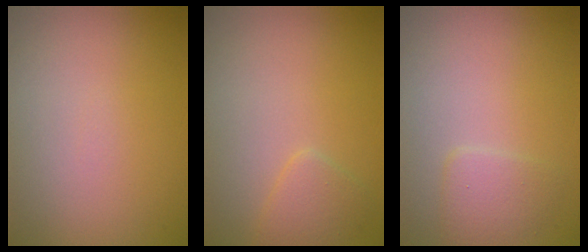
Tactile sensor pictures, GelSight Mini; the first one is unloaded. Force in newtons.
{"total": 1.6, "press": 1.6, "slide": 0.1}
{"total": 1.7, "press": 1.7, "slide": 0.0}